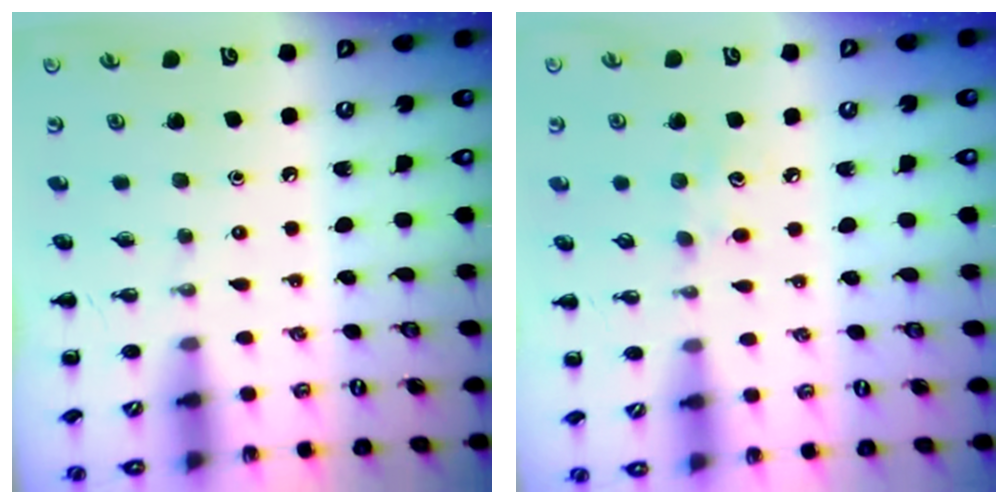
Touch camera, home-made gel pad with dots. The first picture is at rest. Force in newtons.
{"total": 4.6, "press": 4.5, "slide": 1.2}